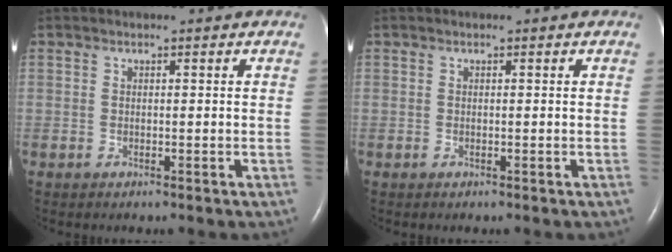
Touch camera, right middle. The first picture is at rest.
{"total": 0.0}